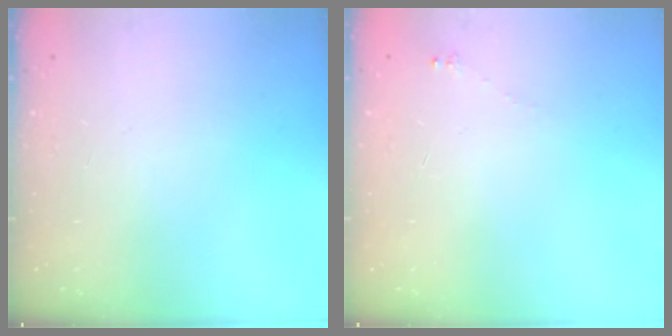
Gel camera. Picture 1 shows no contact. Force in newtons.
{"total": 1.7, "press": 1.6, "slide": 0.2}